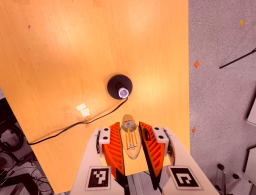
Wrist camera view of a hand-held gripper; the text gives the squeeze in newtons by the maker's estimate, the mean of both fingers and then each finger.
{"total": 8.5, "left": 7.3, "right": 9.6}